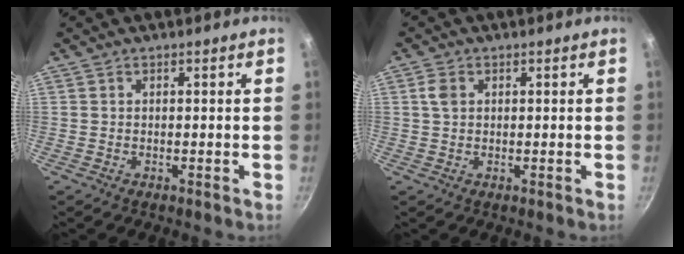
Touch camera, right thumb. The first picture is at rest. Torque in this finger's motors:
{"motor_torque": [-0.19, 1.25, 0.44, 0.56, 0.02]}